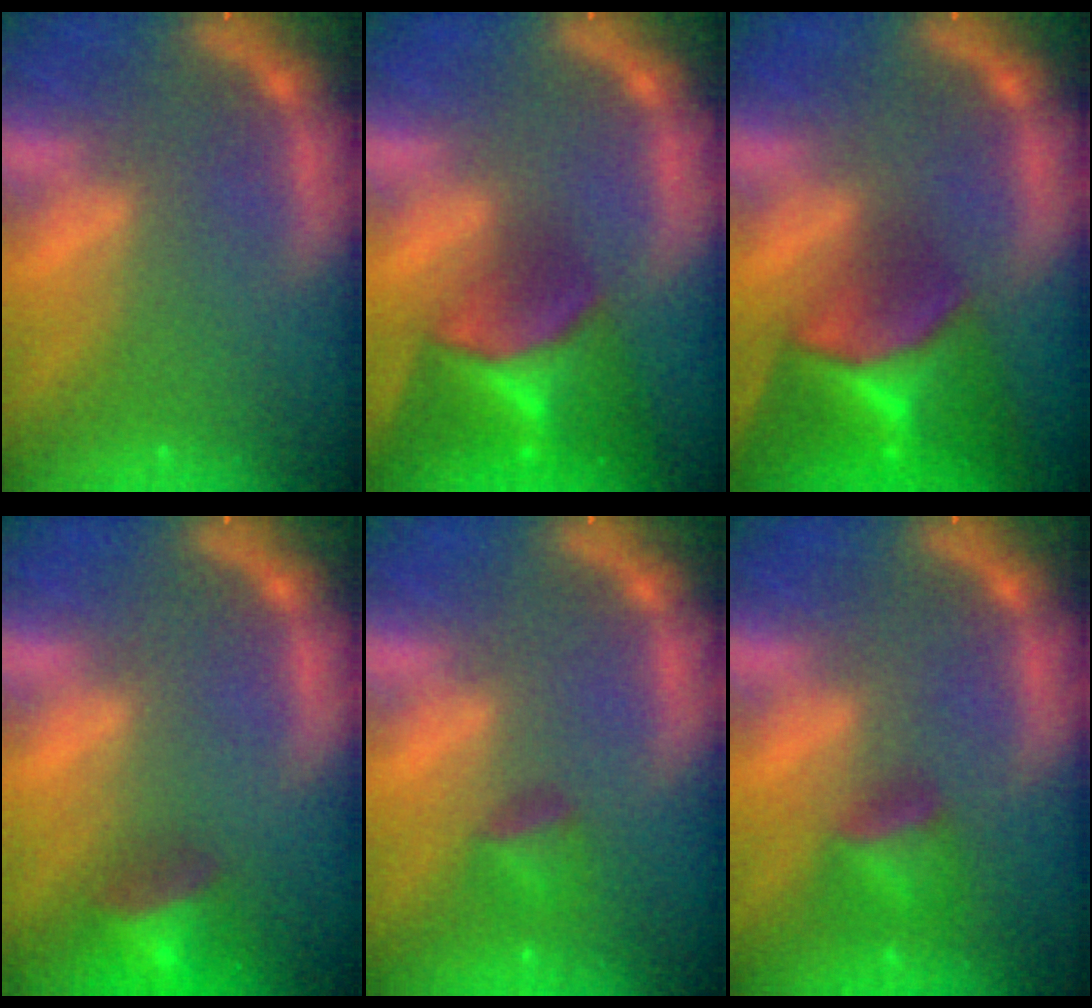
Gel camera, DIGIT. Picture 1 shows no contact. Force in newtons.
{"total": 8.9}
{"total": 9.9}
{"total": 4.5}
{"total": 1.9}
{"total": 2.9}